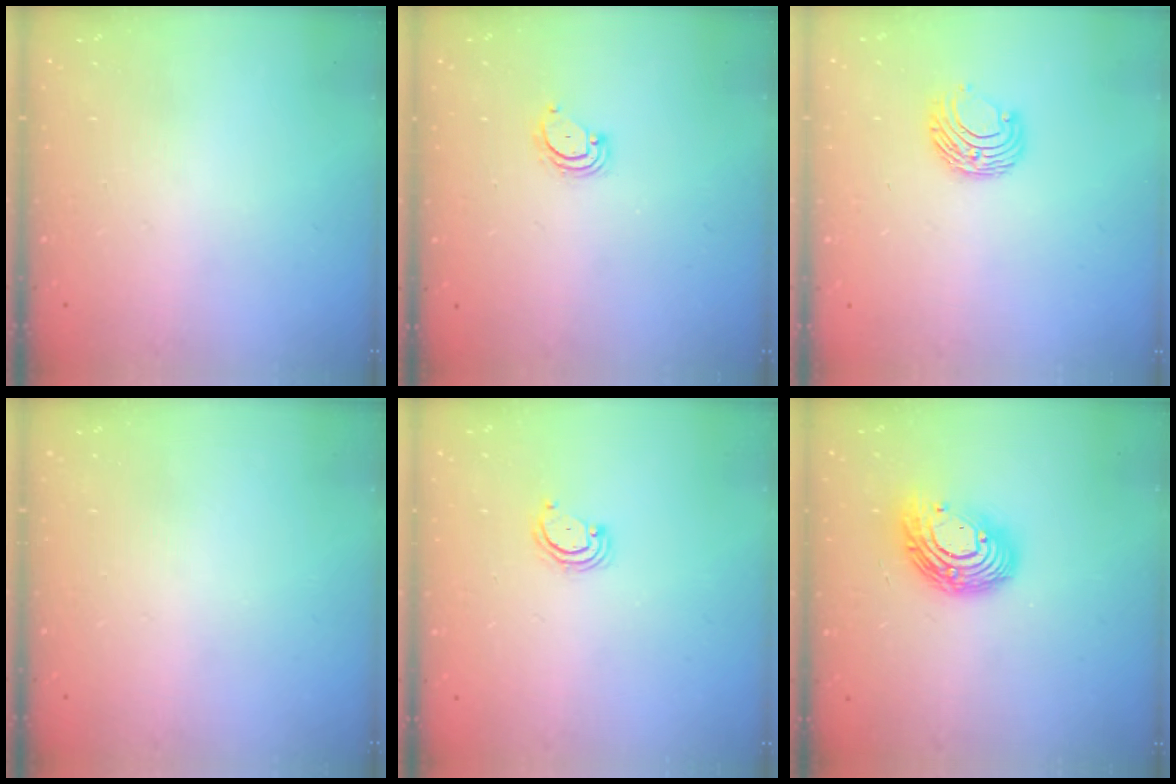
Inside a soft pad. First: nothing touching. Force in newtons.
{"total": 2.3, "press": 2.3, "slide": 0.2}
{"total": 7.2, "press": 7.2, "slide": 0.8}
{"total": 0.0}
{"total": 2.9, "press": 2.9, "slide": 0.3}
{"total": 12.9, "press": 12.9, "slide": 0.4}